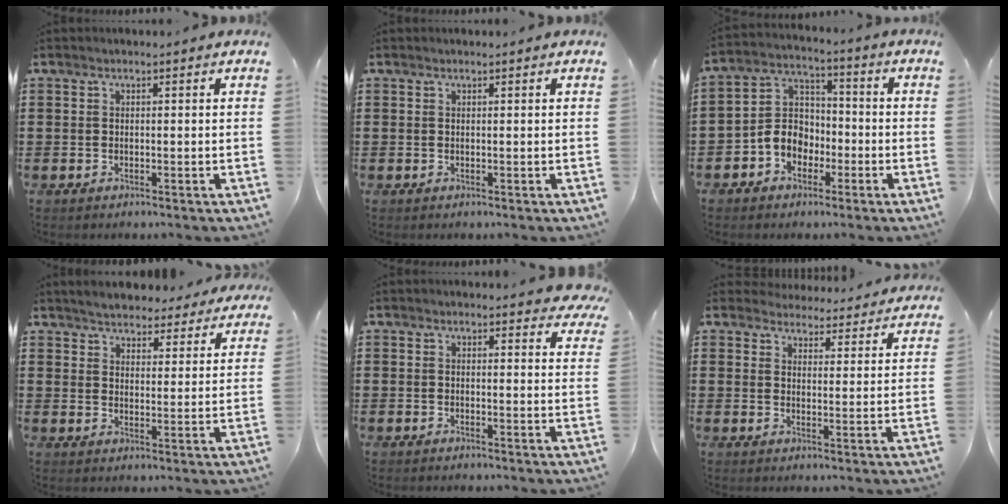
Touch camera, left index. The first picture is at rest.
{"total": 0.0}
{"total": 6.2, "force": [-3.0, 5.0, 2.2], "torque": [-0.071, 0.008, -0.066]}
{"total": 4.5, "force": [4.4, 0.5, 0.5], "torque": [-0.029, -0.018, 0.079]}
{"total": 2.1, "force": [1.9, 0.5, 0.7], "torque": [-0.004, -0.005, 0.033]}
{"total": 4.4, "force": [4.3, 0.5, 0.0], "torque": [-0.019, -0.022, 0.078]}